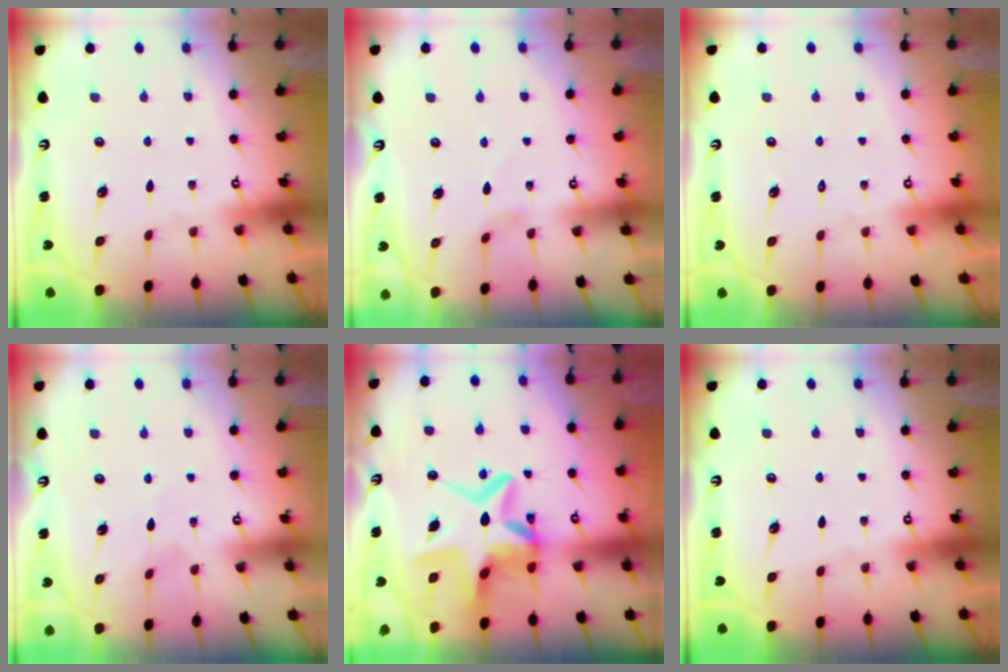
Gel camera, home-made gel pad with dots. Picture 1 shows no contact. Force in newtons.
{"total": 1.6, "press": 1.6, "slide": 0.5}
{"total": 1.5, "press": 1.5, "slide": 0.1}
{"total": 2.2, "press": 2.2, "slide": 0.3}
{"total": 13.2, "press": 12.7, "slide": 3.5}
{"total": 0.0}